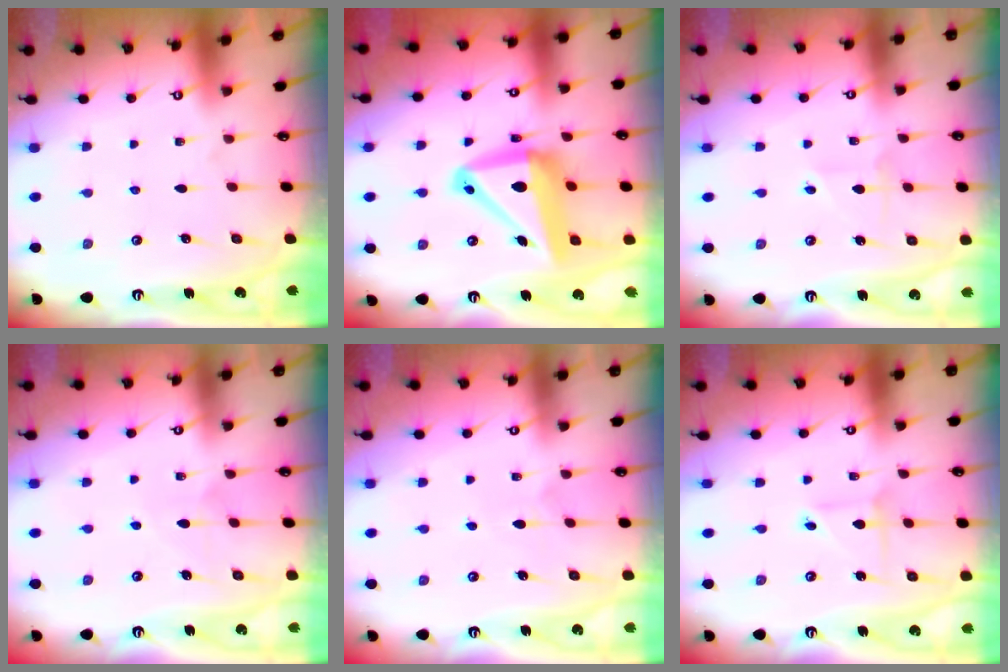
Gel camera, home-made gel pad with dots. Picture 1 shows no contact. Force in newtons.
{"total": 16.1, "press": 15.6, "slide": 3.9}
{"total": 3.9, "press": 3.7, "slide": 1.0}
{"total": 5.1, "press": 5.1, "slide": 0.5}
{"total": 3.9, "press": 3.9, "slide": 0.5}
{"total": 2.8, "press": 2.8, "slide": 0.3}